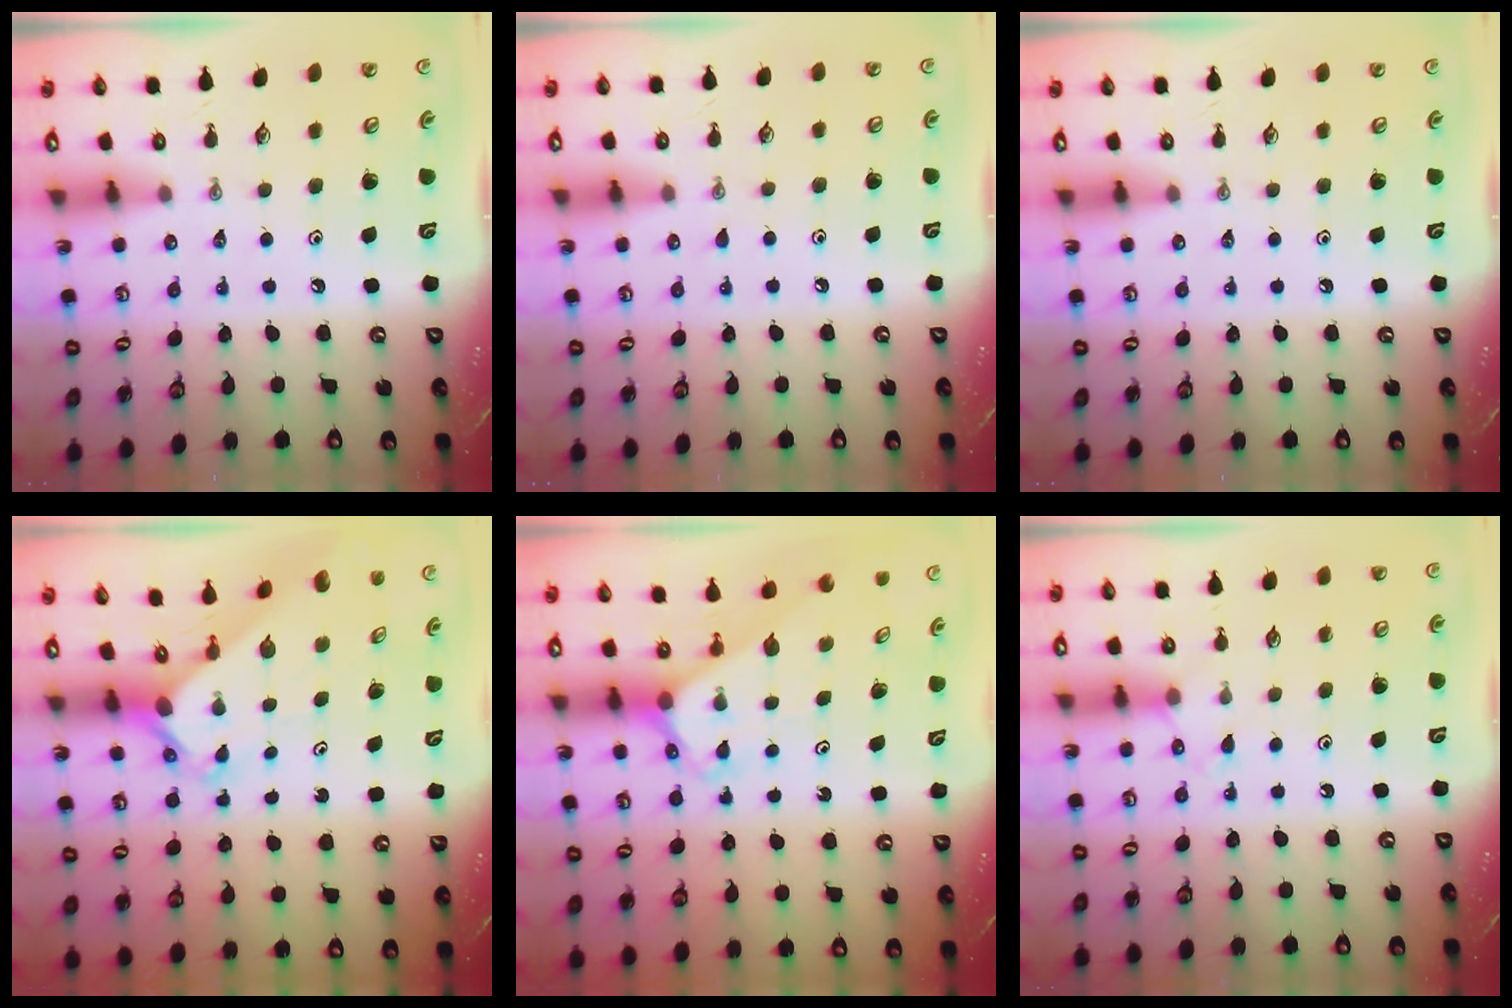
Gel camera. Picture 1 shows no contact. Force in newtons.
{"total": 3.4, "press": 3.3, "slide": 0.4}
{"total": 0.0}
{"total": 2.2, "press": 2.2, "slide": 0.1}
{"total": 2.6, "press": 2.6, "slide": 0.2}
{"total": 5.3, "press": 5.3, "slide": 0.5}